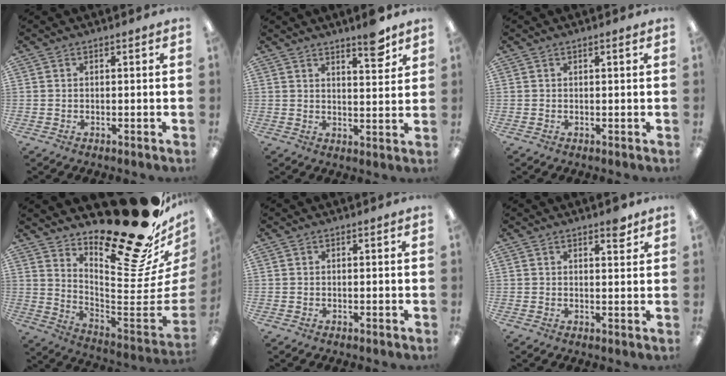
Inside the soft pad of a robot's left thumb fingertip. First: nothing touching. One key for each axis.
{"total": 6.8, "fx": 5.3, "fy": 1.6, "fz": 4.0, "tx": -0.044, "ty": -0.038, "tz": 0.083}
{"total": 0.9, "fx": 0.5, "fy": 0.1, "fz": 0.7, "tx": -0.014, "ty": 0.001, "tz": 0.009}
{"total": 26.2, "fx": 19.4, "fy": 6.5, "fz": 16.4, "tx": -0.179, "ty": -0.170, "tz": 0.318}
{"total": 0.0}
{"total": 3.4, "fx": 2.5, "fy": 1.1, "fz": 2.0, "tx": -0.011, "ty": -0.015, "tz": 0.038}